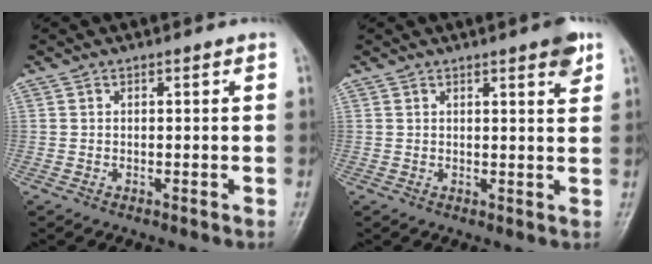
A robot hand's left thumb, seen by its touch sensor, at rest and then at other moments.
{"total": 3.9, "force": [2.4, 0.7, 2.9], "torque": [-0.032, -0.011, 0.028]}